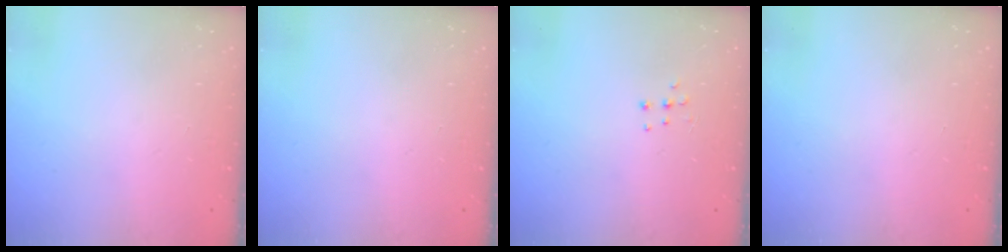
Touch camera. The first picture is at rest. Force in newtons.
{"total": 0.0}
{"total": 4.3, "press": 4.3, "slide": 0.4}
{"total": 0.0}